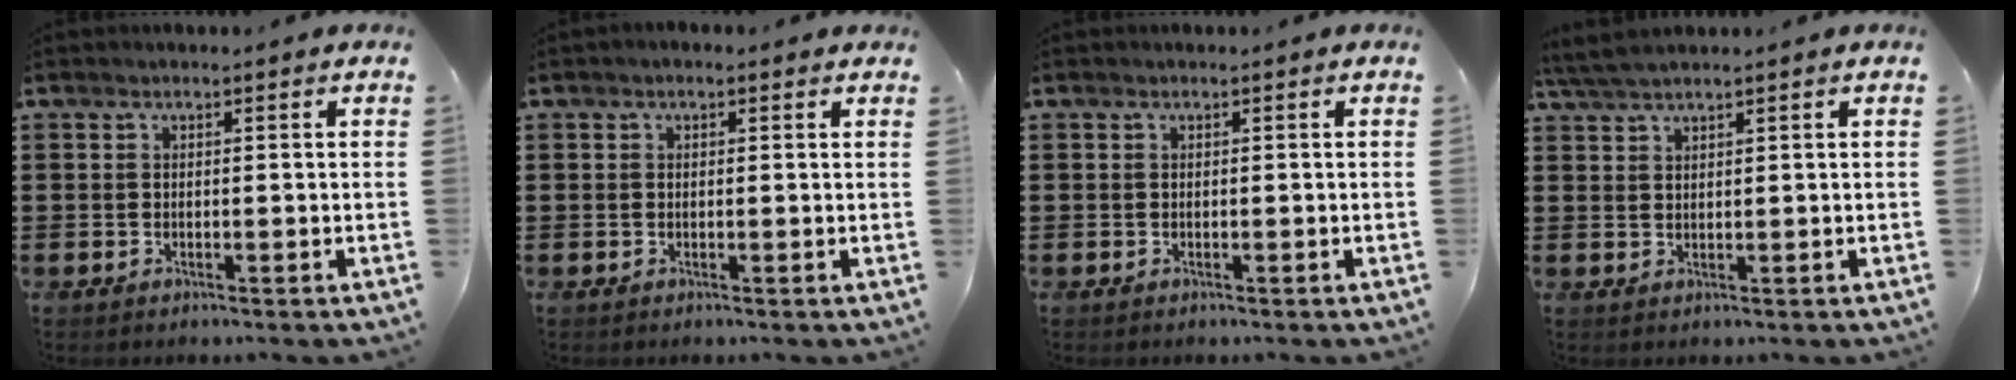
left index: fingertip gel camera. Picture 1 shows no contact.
{"total": 0.7, "force": [0.1, 0.4, 0.5], "torque": [-0.010, 0.005, 0.002]}
{"total": 0.0}
{"total": 3.0, "force": [2.5, 0.1, 1.6], "torque": [-0.037, 0.002, 0.049]}